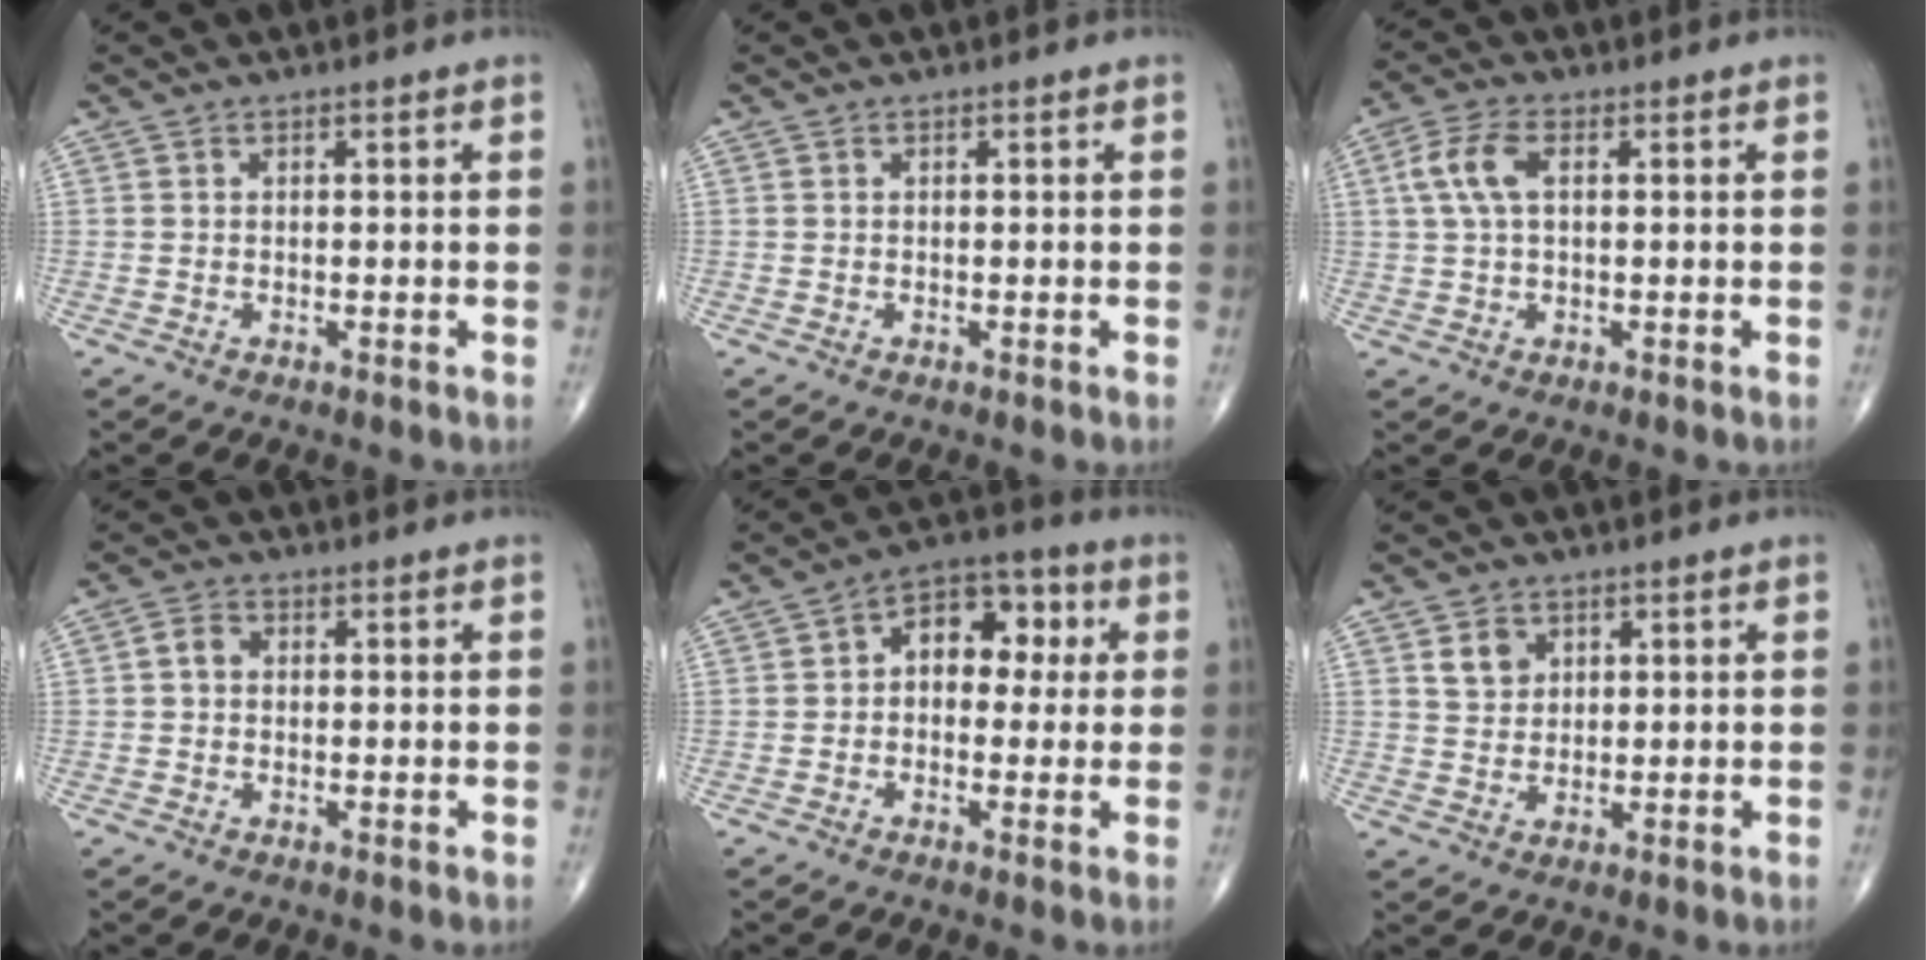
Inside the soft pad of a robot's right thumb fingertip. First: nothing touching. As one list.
[{"total": 0.0}, {"total": 6.4, "force": [1.4, 3.2, 5.4], "torque": [-0.127, 0.016, 0.026]}, {"total": 2.5, "force": [0.1, 2.0, 1.5], "torque": [-0.021, 0.009, -0.002]}, {"total": 10.1, "force": [1.5, 6.8, 7.3], "torque": [-0.064, 0.032, 0.011]}, {"total": 3.9, "force": [1.8, 3.1, 1.6], "torque": [-0.011, -0.012, 0.034]}]